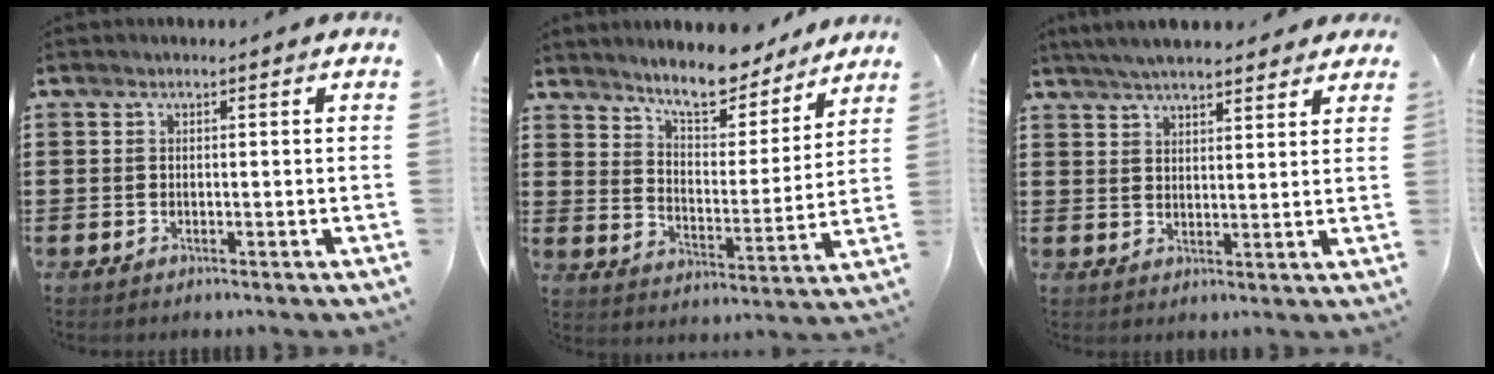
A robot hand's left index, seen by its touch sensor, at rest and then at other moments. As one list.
[{"total": 8.3, "force": [7.7, 1.4, 2.7], "torque": [-0.067, -0.048, 0.135]}, {"total": 5.1, "force": [4.7, 0.7, 1.9], "torque": [-0.049, -0.005, 0.086]}]